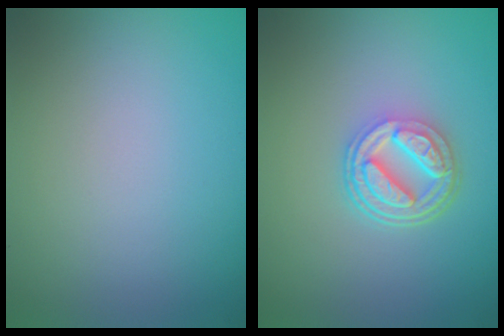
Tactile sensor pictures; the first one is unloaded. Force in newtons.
{"total": 5.1, "press": 3.6, "slide": 3.5}